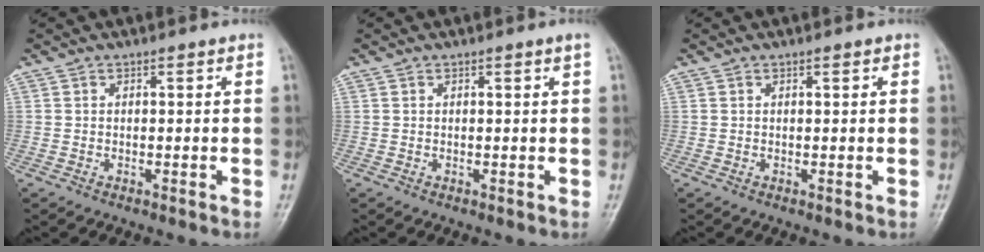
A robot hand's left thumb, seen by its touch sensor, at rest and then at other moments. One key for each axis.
{"total": 0.7, "fx": 0.3, "fy": -0.3, "fz": 0.6, "tx": -0.017, "ty": -0.004, "tz": 0.008}
{"total": 0.5, "fx": 0.3, "fy": 0.1, "fz": 0.4, "tx": -0.006, "ty": 0.000, "tz": 0.003}